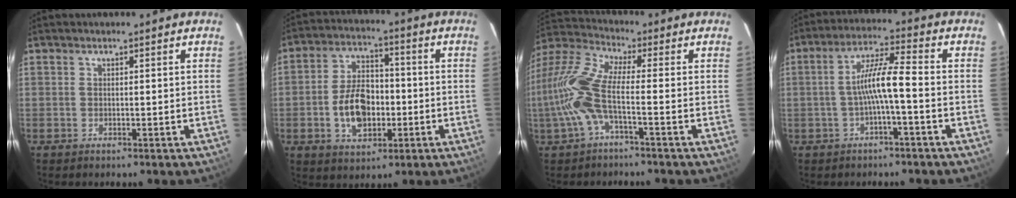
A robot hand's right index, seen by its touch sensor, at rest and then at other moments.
{"total": 11.1, "force": [-2.6, 7.0, 8.3], "torque": [-0.161, 0.017, -0.035]}
{"total": 11.4, "force": [-2.8, 2.3, 10.8], "torque": [-0.245, 0.005, -0.059]}
{"total": 6.8, "force": [-1.9, 0.2, 6.5], "torque": [-0.135, 0.015, -0.033]}